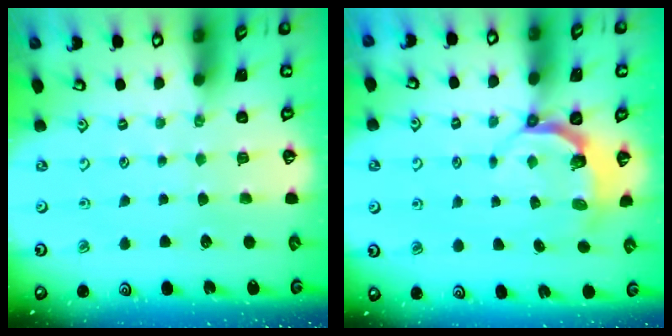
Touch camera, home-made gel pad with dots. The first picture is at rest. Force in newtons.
{"total": 4.6, "press": 3.5, "slide": 3.0}